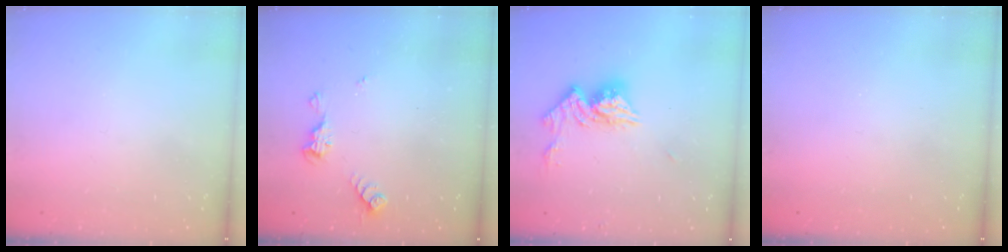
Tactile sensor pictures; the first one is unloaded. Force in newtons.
{"total": 6.3, "press": 6.3, "slide": 0.5}
{"total": 11.7, "press": 11.7, "slide": 0.8}
{"total": 0.0}